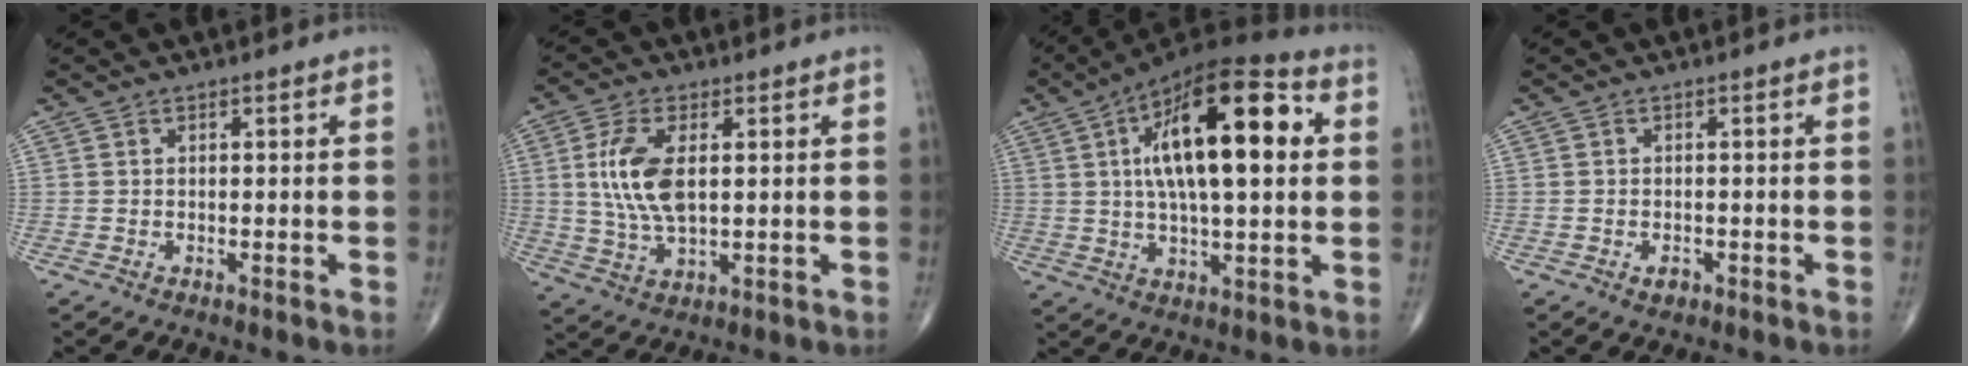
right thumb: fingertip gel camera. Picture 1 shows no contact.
{"total": 10.0, "force": [1.6, 4.8, 8.7], "torque": [-0.185, -0.007, 0.033]}
{"total": 22.2, "force": [4.7, 8.4, 20.0], "torque": [-0.312, 0.014, 0.064]}
{"total": 1.7, "force": [-0.8, 1.1, 1.0], "torque": [-0.014, 0.001, -0.011]}